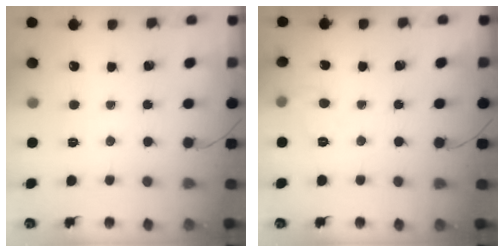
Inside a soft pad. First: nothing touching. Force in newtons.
{"total": 6.4, "press": 6.3, "slide": 1.1}